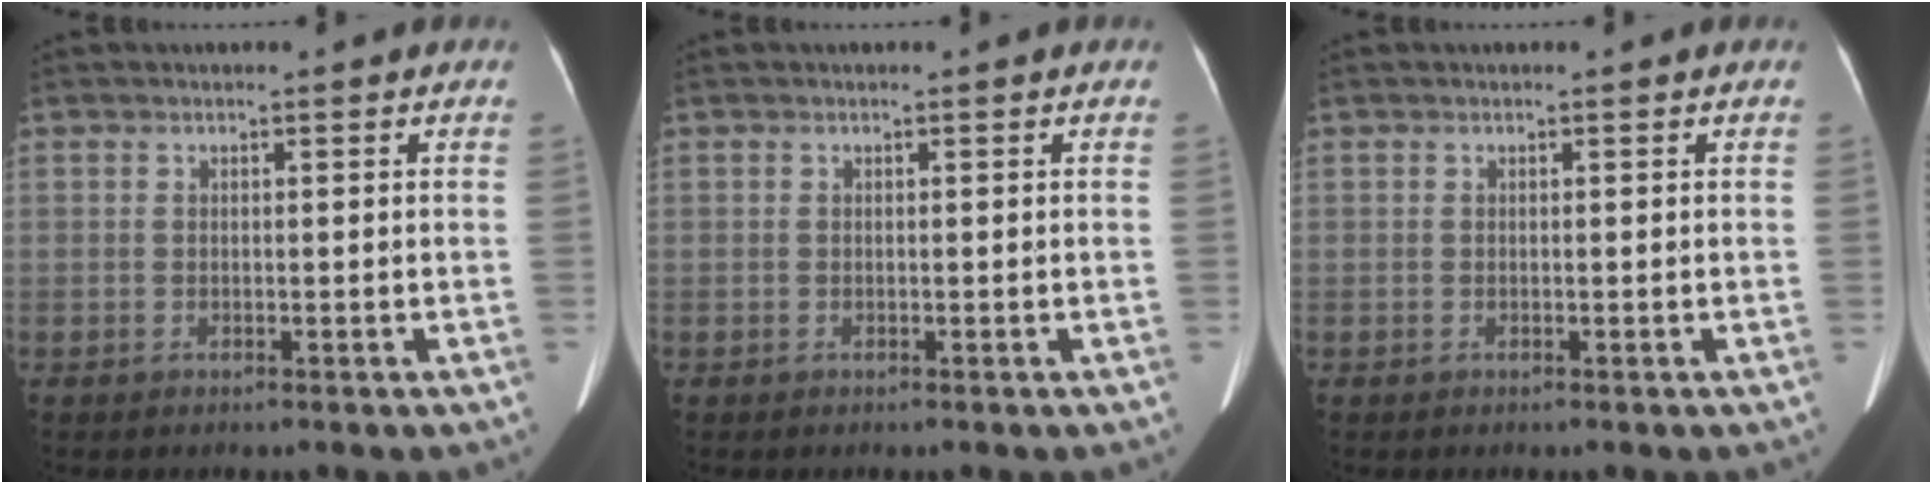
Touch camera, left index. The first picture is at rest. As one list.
[{"total": 0.0}, {"total": 0.0}]